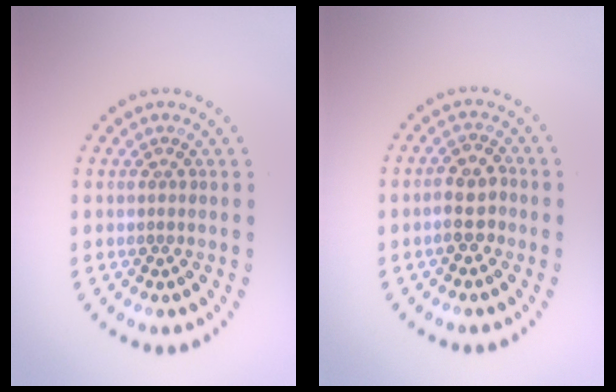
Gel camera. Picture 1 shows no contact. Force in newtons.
{"total": 2.6, "press": 2.4, "slide": 0.9}